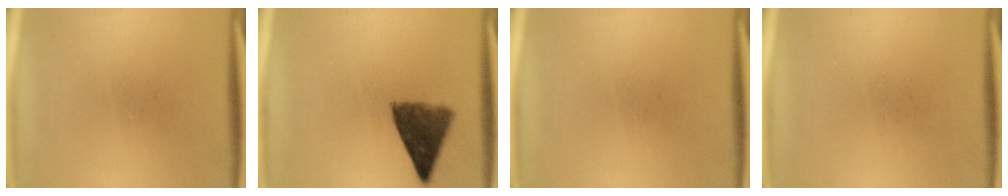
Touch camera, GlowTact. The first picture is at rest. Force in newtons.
{"total": 8.6}
{"total": 0.0}
{"total": 0.0}